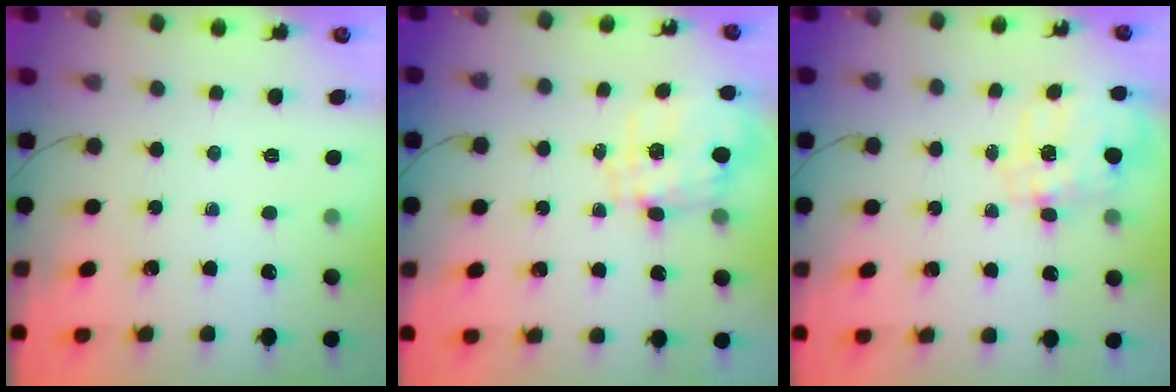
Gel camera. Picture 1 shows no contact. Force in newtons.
{"total": 1.5, "press": 1.5, "slide": 0.4}
{"total": 8.7, "press": 8.5, "slide": 2.0}